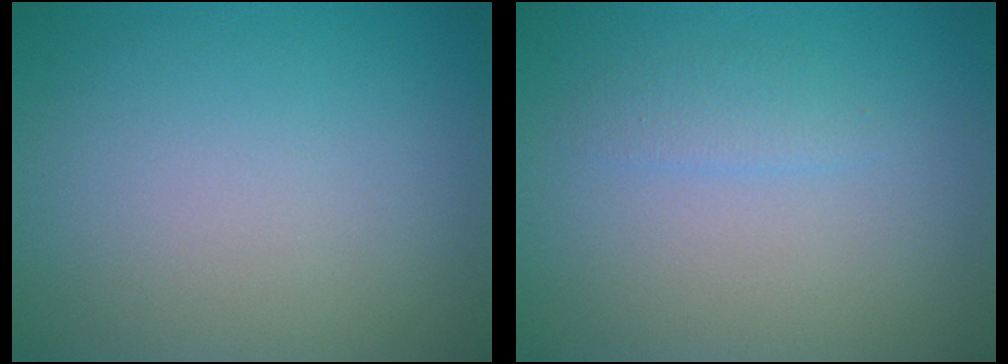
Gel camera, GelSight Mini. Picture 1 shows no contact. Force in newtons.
{"total": 1.2, "press": 1.2, "slide": 0.1}